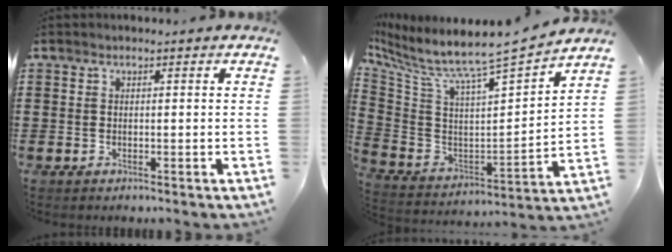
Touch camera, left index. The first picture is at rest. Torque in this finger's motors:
{"motor_torque": [1.79, -0.35, 0.49, 0.19]}